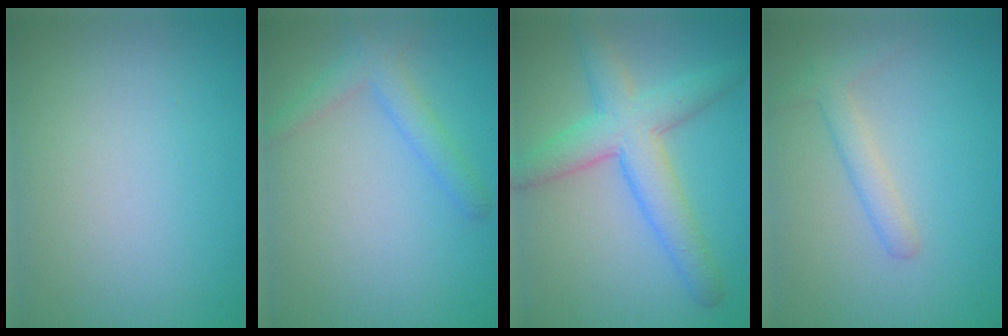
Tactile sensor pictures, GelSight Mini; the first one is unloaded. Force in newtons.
{"total": 2.5, "press": 2.5, "slide": 0.2}
{"total": 5.9, "press": 5.9, "slide": 0.0}
{"total": 2.0, "press": 2.0, "slide": 0.0}